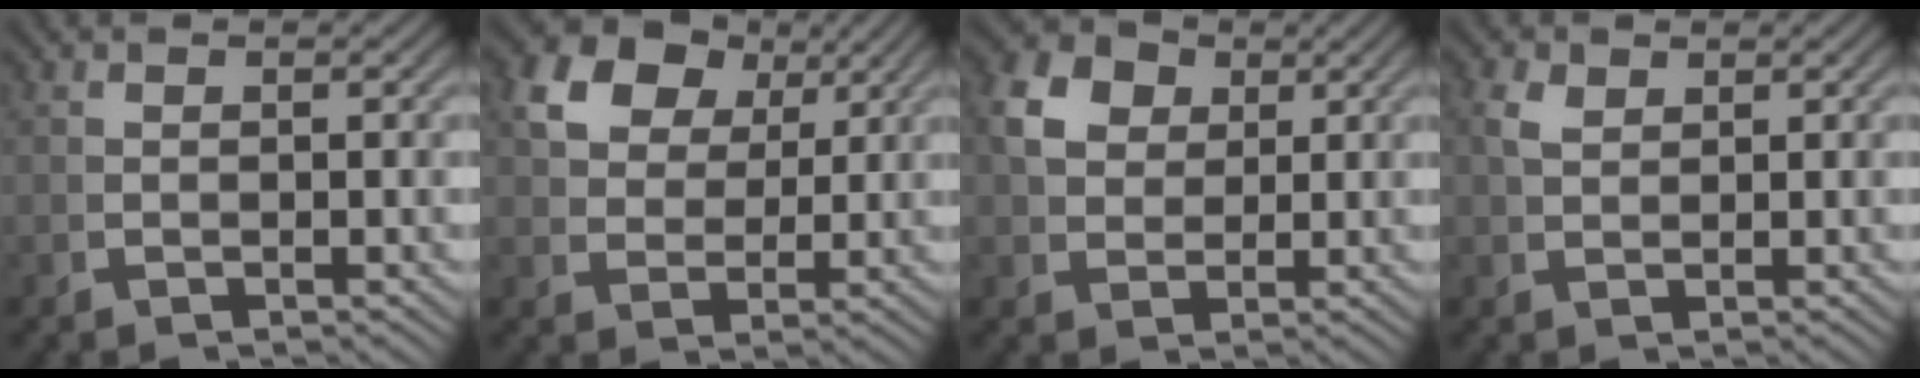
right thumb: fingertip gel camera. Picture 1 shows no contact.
{"total": 8.0, "force": [4.1, 5.4, 4.3], "torque": [-0.092, -0.004, 0.078]}
{"total": 6.4, "force": [2.8, 4.8, 3.2], "torque": [-0.071, -0.002, 0.052]}
{"total": 1.7, "force": [1.5, 0.4, 0.7], "torque": [-0.010, 0.005, 0.034]}